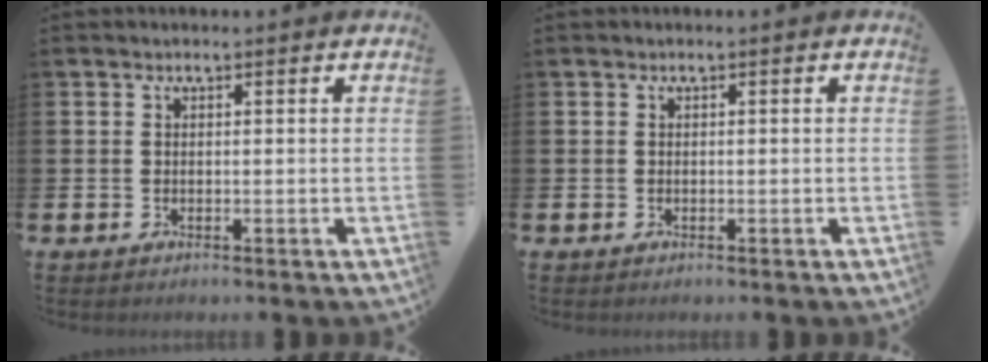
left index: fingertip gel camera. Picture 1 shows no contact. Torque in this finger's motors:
{"motor_torque": [-0.14, 0.08, -0.04, -0.01]}